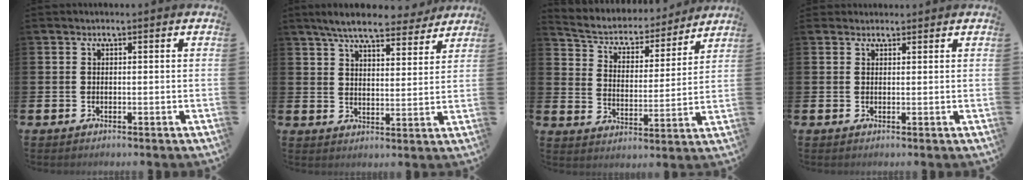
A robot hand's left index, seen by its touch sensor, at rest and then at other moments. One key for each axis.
{"total": 7.6, "fx": 6.9, "fy": 1.6, "fz": 2.7, "tx": -0.052, "ty": -0.038, "tz": 0.118}
{"total": 5.1, "fx": 4.7, "fy": 1.9, "fz": 0.8, "tx": -0.045, "ty": -0.041, "tz": 0.073}
{"total": 1.3, "fx": 1.2, "fy": 0.4, "fz": 0.0, "tx": 0.020, "ty": -0.006, "tz": 0.018}